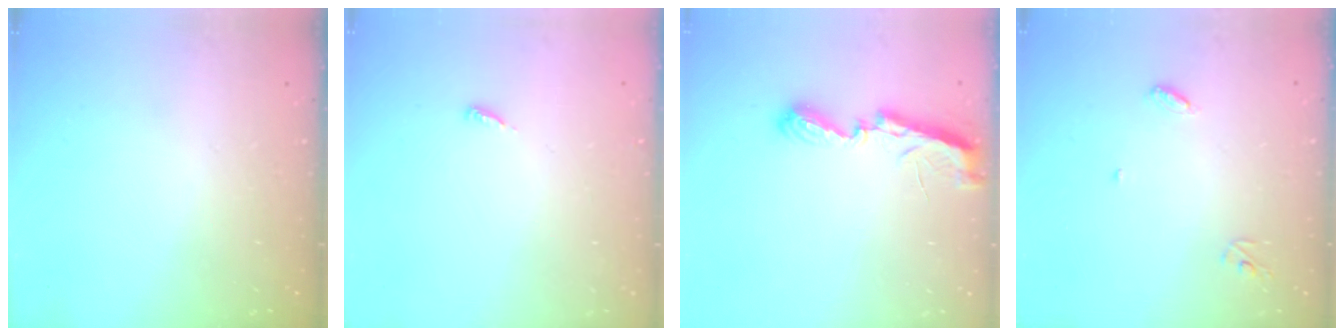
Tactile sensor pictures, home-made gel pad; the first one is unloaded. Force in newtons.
{"total": 2.9, "press": 2.9, "slide": 0.2}
{"total": 7.2, "press": 7.2, "slide": 0.1}
{"total": 3.9, "press": 3.9, "slide": 0.3}